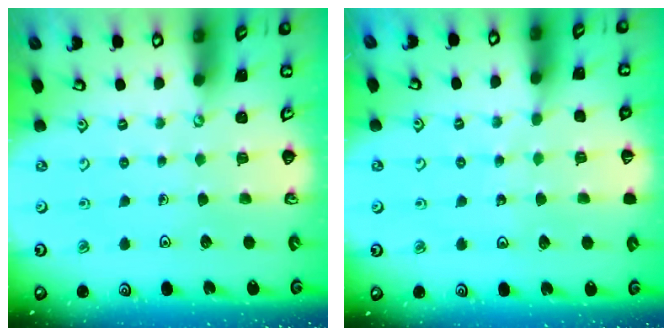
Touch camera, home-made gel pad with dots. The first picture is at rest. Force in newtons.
{"total": 5.8, "press": 5.7, "slide": 0.8}